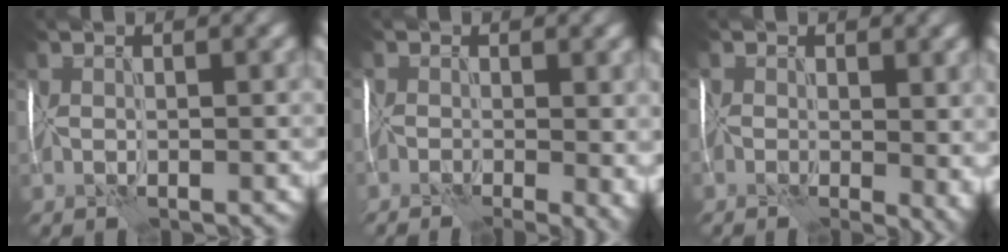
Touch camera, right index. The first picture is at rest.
{"total": 7.9, "force": [-2.5, 3.8, 6.5], "torque": [-0.099, -0.009, -0.026]}
{"total": 7.4, "force": [-0.9, 4.0, 6.2], "torque": [-0.084, -0.002, 0.000]}